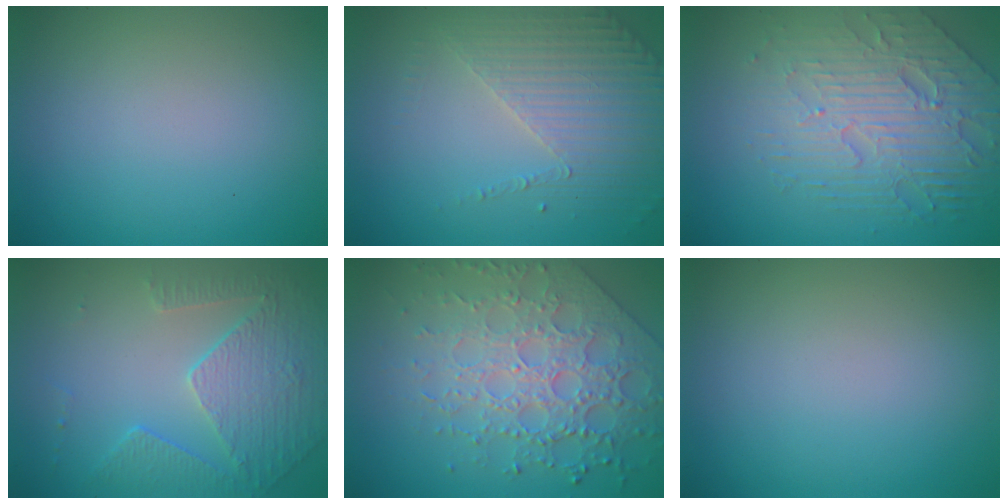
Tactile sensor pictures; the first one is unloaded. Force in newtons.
{"total": 4.3, "press": 3.2, "slide": 2.9}
{"total": 6.7, "press": 4.9, "slide": 4.5}
{"total": 5.0, "press": 3.7, "slide": 3.4}
{"total": 7.1, "press": 5.4, "slide": 4.5}
{"total": 0.0}